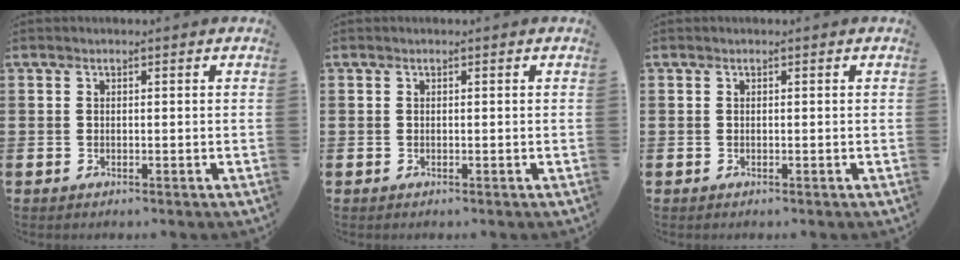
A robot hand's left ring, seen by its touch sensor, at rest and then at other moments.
{"total": 0.0}
{"total": 0.0}